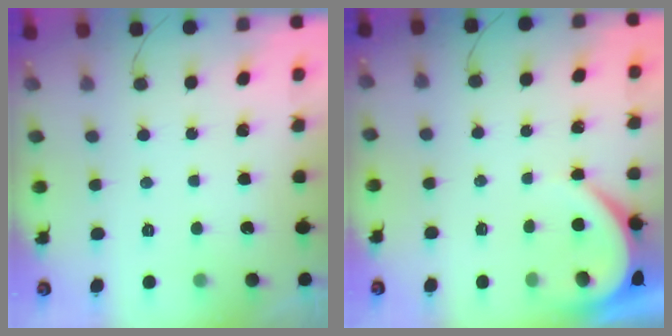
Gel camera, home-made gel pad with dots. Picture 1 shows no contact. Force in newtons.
{"total": 3.9, "press": 3.9, "slide": 0.6}